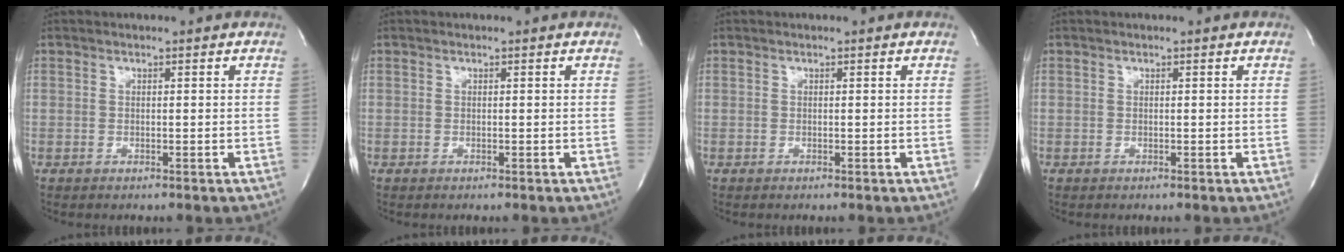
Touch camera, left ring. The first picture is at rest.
{"total": 0.0}
{"total": 0.0}
{"total": 0.0}